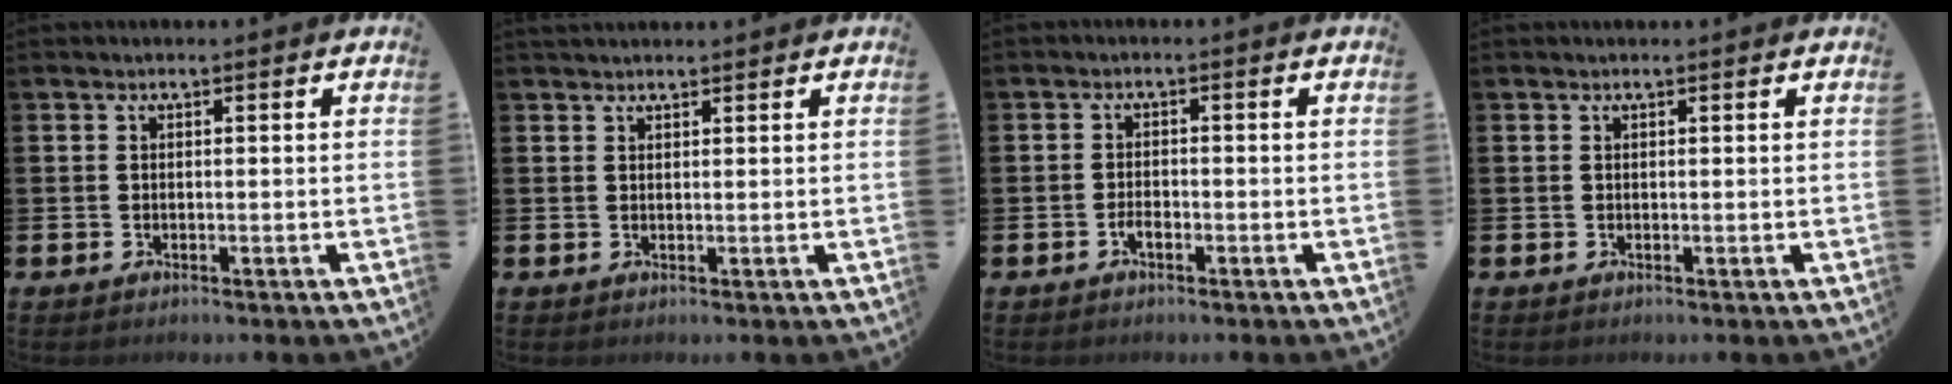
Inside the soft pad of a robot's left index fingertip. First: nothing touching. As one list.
[{"total": 1.4, "force": [1.3, 0.4, 0.2], "torque": [0.010, -0.002, 0.021]}, {"total": 1.4, "force": [-0.8, 0.7, 1.0], "torque": [-0.022, 0.001, -0.014]}, {"total": 0.0}]